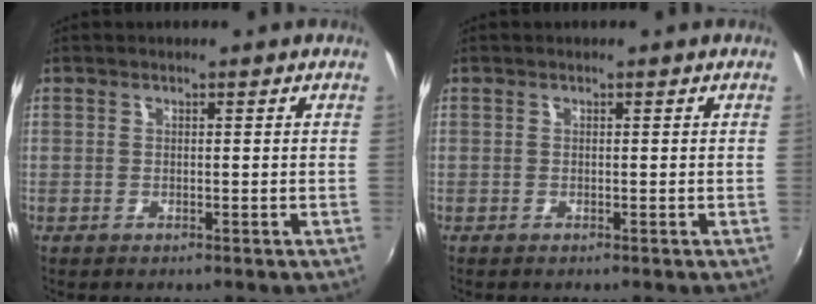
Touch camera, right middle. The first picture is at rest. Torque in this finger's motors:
{"motor_torque": [0.14, -0.52, 0.01, 0.00]}